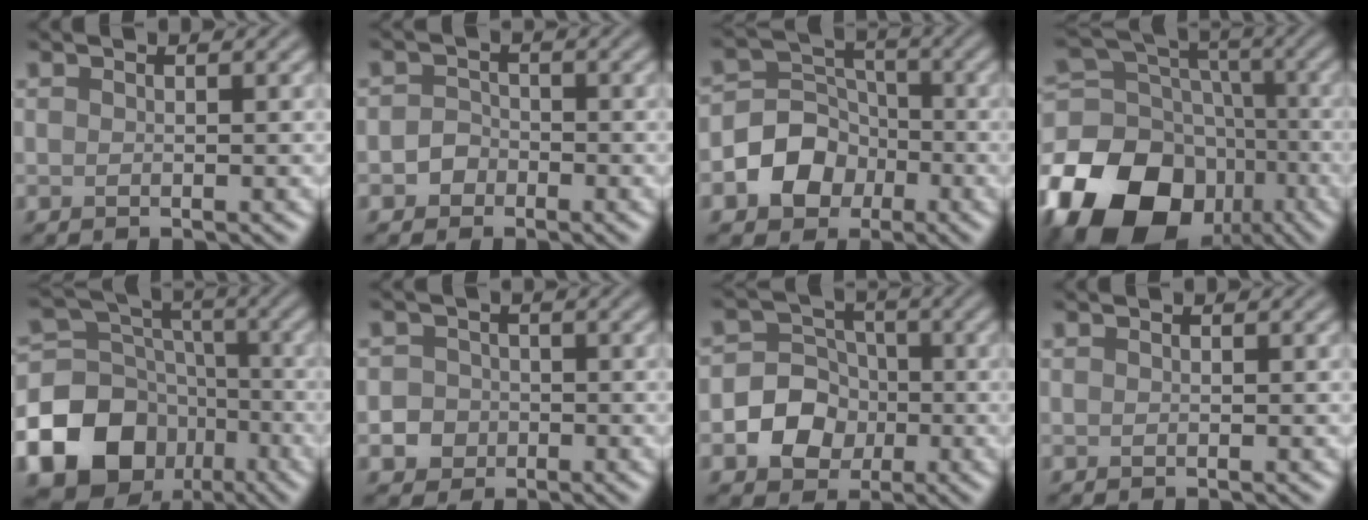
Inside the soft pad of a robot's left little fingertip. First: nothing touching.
{"total": 1.6, "force": [-0.8, 1.3, 0.4], "torque": [0.000, 0.007, -0.017]}
{"total": 5.6, "force": [-2.2, 4.6, 2.2], "torque": [-0.012, 0.007, -0.060]}
{"total": 16.4, "force": [-8.0, 11.9, 8.0], "torque": [-0.188, -0.009, -0.148]}
{"total": 17.1, "force": [-8.7, 13.6, 5.9], "torque": [-0.128, -0.042, -0.157]}
{"total": 3.4, "force": [-1.4, 3.1, 0.6], "torque": [0.019, -0.001, -0.033]}
{"total": 5.6, "force": [-1.5, 5.0, 2.1], "torque": [-0.014, 0.013, -0.051]}
{"total": 0.0}